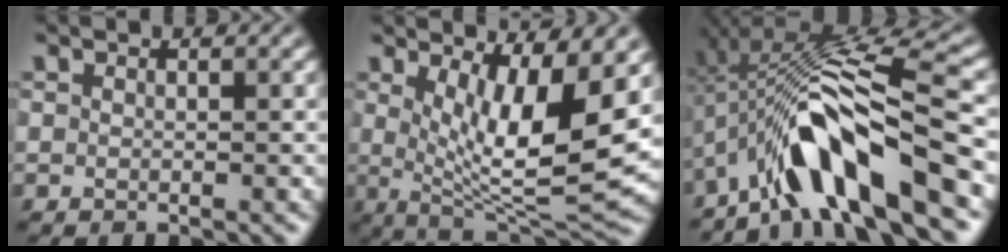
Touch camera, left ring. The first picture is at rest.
{"total": 9.8, "force": [1.9, 2.9, 9.2], "torque": [-0.147, -0.020, 0.038]}
{"total": 10.9, "force": [-5.0, 2.6, 9.4], "torque": [-0.155, 0.019, -0.088]}